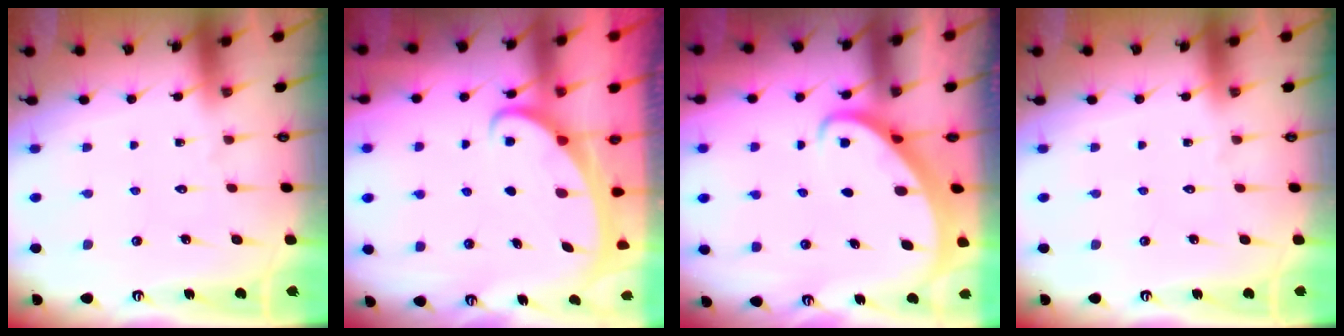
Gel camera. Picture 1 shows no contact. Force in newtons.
{"total": 2.2, "press": 2.2, "slide": 0.3}
{"total": 2.5, "press": 2.5, "slide": 0.2}
{"total": 0.0}